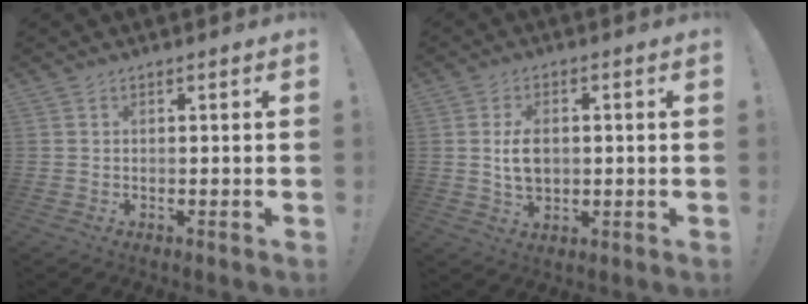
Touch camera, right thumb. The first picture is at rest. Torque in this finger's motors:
{"motor_torque": [0.01, 0.22, -0.13, 0.18, 0.19]}